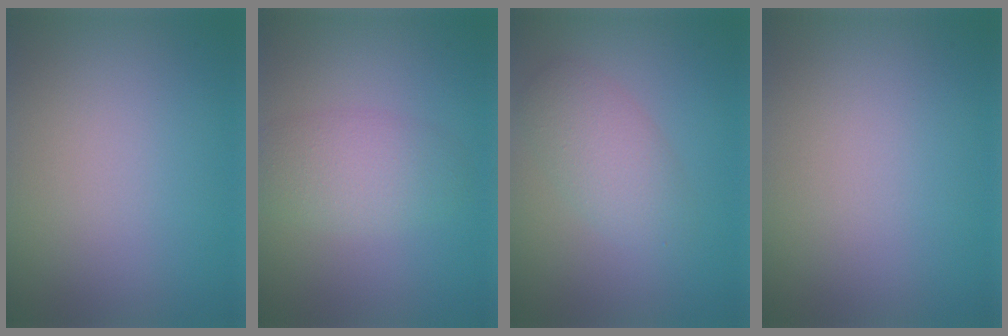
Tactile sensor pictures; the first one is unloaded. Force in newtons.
{"total": 3.4, "press": 3.4, "slide": 0.1}
{"total": 3.2, "press": 3.2, "slide": 0.0}
{"total": 0.0}